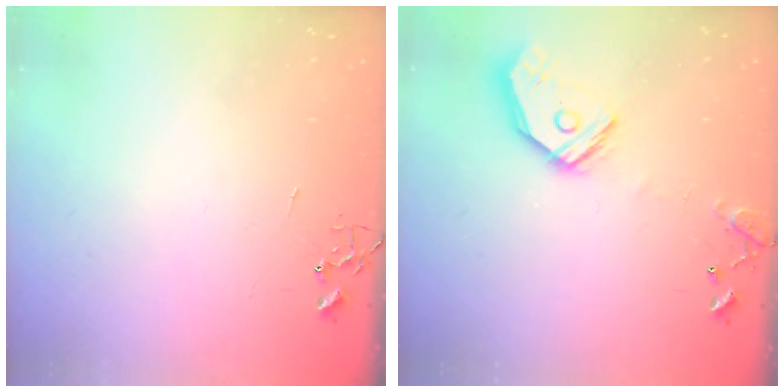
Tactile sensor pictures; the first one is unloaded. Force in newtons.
{"total": 15.9, "press": 15.7, "slide": 2.6}